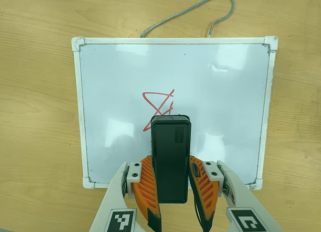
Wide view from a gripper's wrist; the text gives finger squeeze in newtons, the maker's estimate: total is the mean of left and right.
{"total": 7.8, "left": 6.0, "right": 9.5}